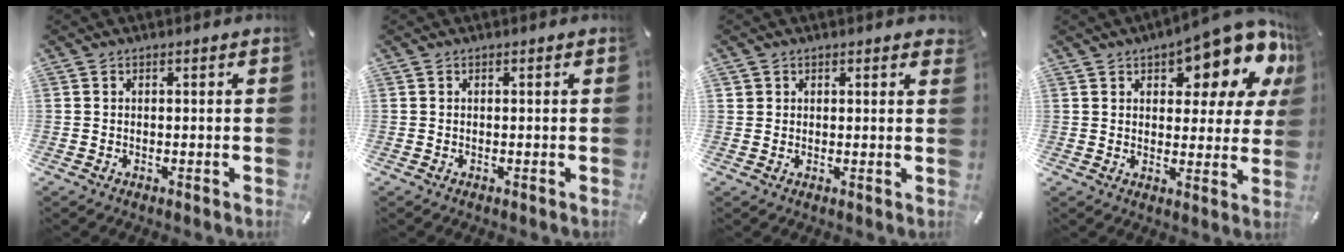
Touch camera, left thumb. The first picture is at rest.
{"total": 0.0}
{"total": 1.4, "force": [1.0, 0.9, 0.2], "torque": [0.011, -0.005, 0.017]}
{"total": 14.5, "force": [9.3, 5.7, 9.5], "torque": [-0.117, -0.073, 0.153]}